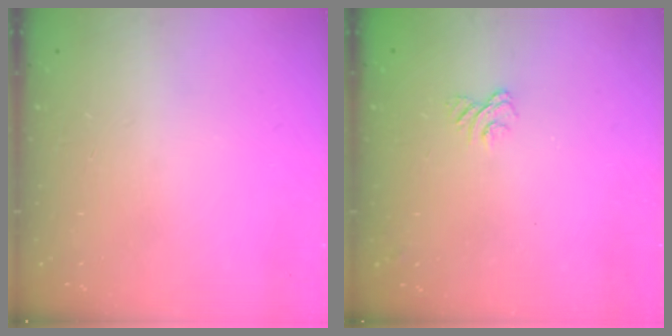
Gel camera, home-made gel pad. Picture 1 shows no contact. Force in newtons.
{"total": 2.3, "press": 1.9, "slide": 1.3}